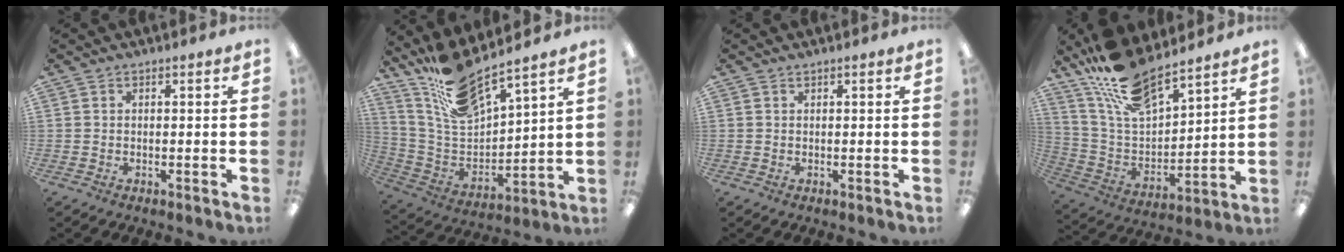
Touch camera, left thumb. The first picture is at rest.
{"total": 15.6, "force": [13.7, 3.1, 6.7], "torque": [-0.156, -0.090, 0.245]}
{"total": 0.0}
{"total": 16.2, "force": [13.9, 4.8, 6.9], "torque": [-0.159, -0.085, 0.252]}